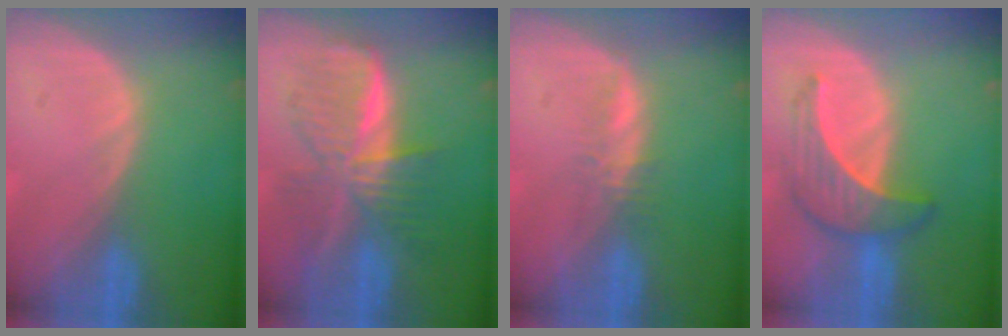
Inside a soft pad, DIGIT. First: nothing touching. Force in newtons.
{"total": 8.9, "press": 8.9, "slide": 0.6}
{"total": 2.0, "press": 1.8, "slide": 0.6}
{"total": 6.6, "press": 6.5, "slide": 1.2}